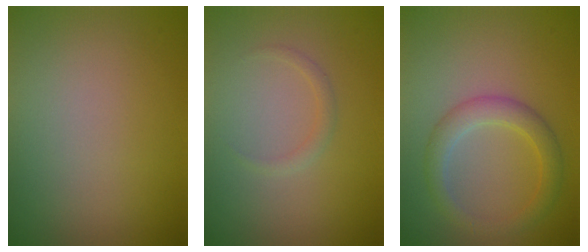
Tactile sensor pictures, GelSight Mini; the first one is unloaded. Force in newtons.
{"total": 0.9, "press": 0.9, "slide": 0.1}
{"total": 3.1, "press": 3.1, "slide": 0.0}